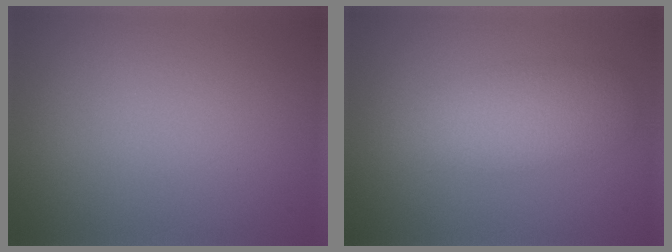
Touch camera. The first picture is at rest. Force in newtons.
{"total": 2.2, "press": 2.2, "slide": 0.2}